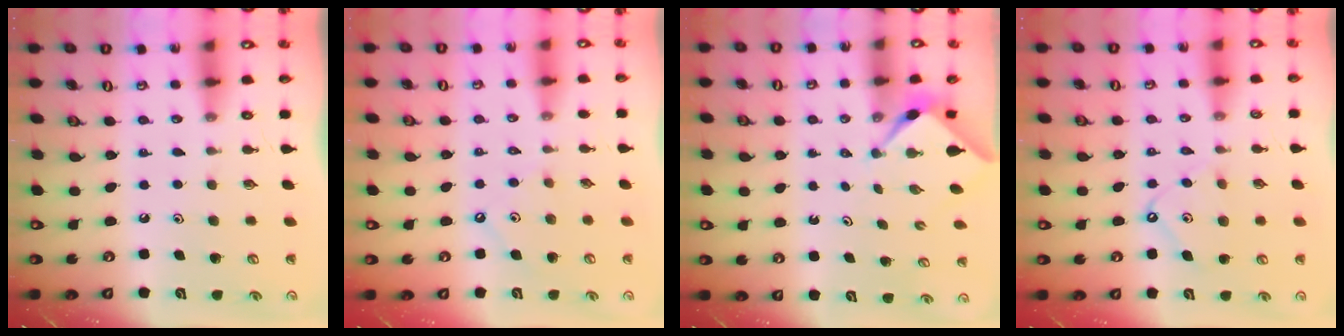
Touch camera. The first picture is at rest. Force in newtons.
{"total": 1.9, "press": 1.9, "slide": 0.4}
{"total": 2.2, "press": 2.2, "slide": 0.2}
{"total": 8.8, "press": 8.8, "slide": 0.9}